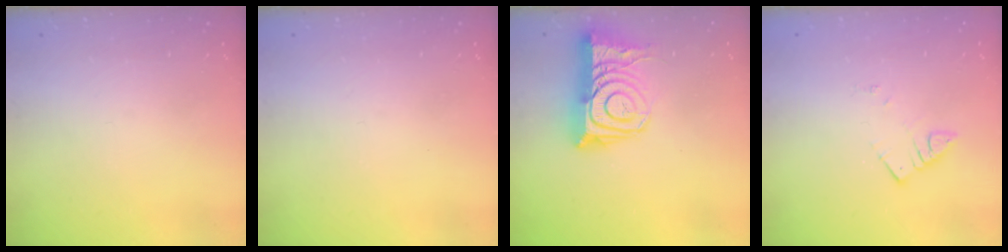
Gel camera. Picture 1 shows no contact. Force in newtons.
{"total": 0.0}
{"total": 16.4, "press": 16.3, "slide": 1.5}
{"total": 2.8, "press": 2.7, "slide": 0.3}